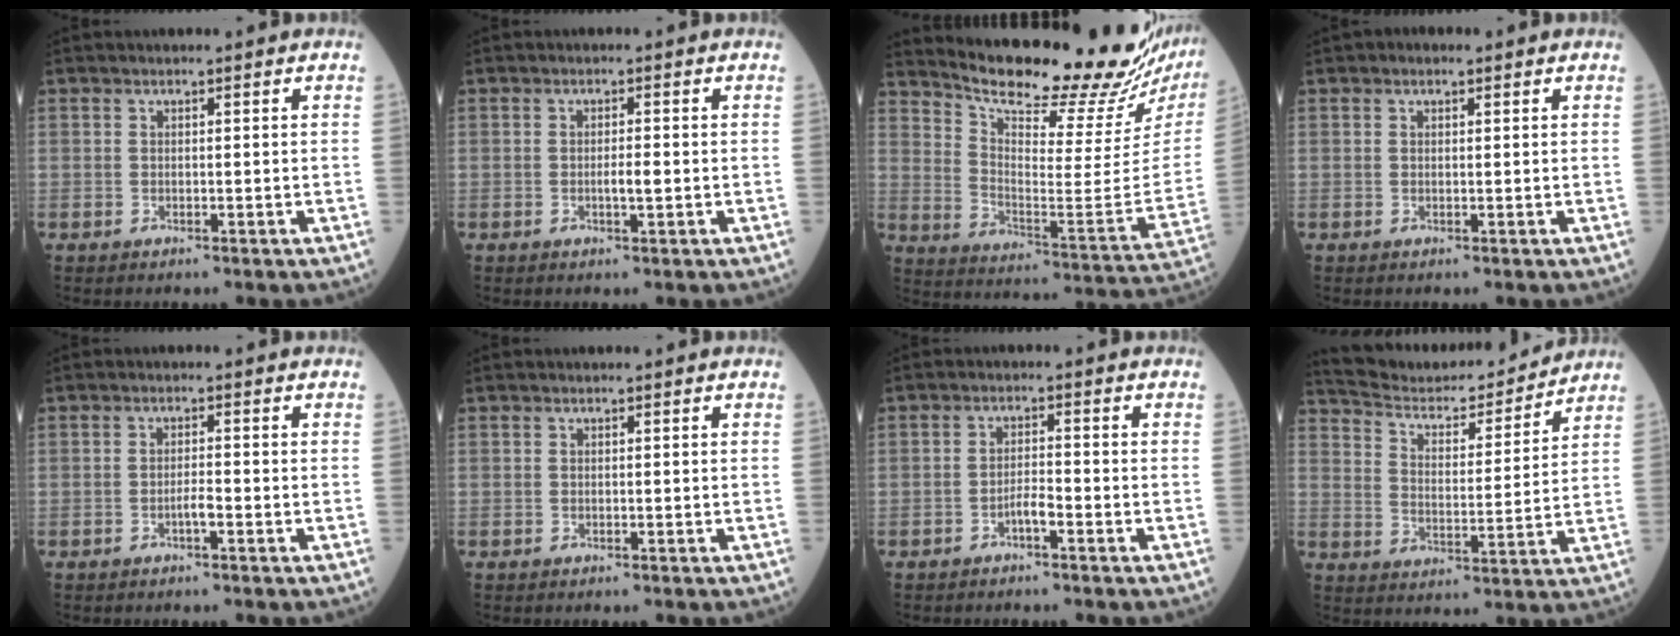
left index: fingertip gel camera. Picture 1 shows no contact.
{"total": 1.9, "force": [-0.7, 0.2, 1.7], "torque": [-0.031, -0.004, -0.012]}
{"total": 25.7, "force": [23.5, 1.9, 10.2], "torque": [-0.168, -0.108, 0.312]}
{"total": 0.7, "force": [0.1, 0.5, 0.4], "torque": [-0.012, -0.001, -0.003]}
{"total": 1.8, "force": [-1.2, 0.1, 1.3], "torque": [-0.023, -0.002, -0.022]}
{"total": 0.0}
{"total": 2.4, "force": [-1.8, 0.3, 1.5], "torque": [-0.027, -0.001, -0.034]}
{"total": 15.7, "force": [15.0, 2.0, 4.3], "torque": [-0.074, -0.007, 0.231]}